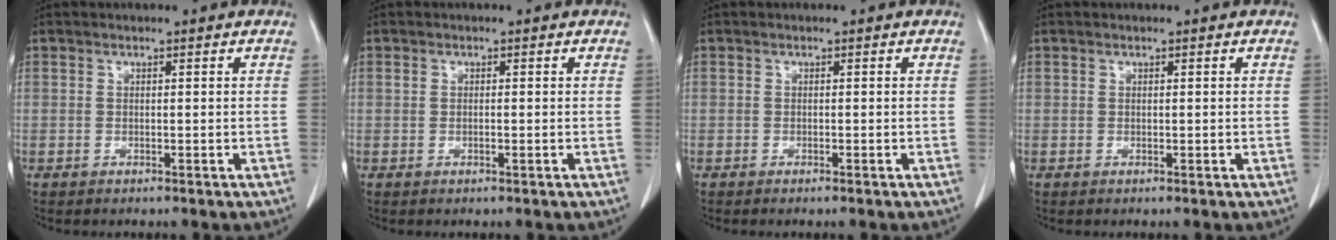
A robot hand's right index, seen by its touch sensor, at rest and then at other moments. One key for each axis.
{"total": 0.9, "fx": 0.0, "fy": 0.4, "fz": 0.8, "tx": -0.020, "ty": 0.004, "tz": 0.002}
{"total": 0.5, "fx": -0.4, "fy": 0.0, "fz": 0.3, "tx": -0.010, "ty": -0.001, "tz": -0.006}
{"total": 0.0}